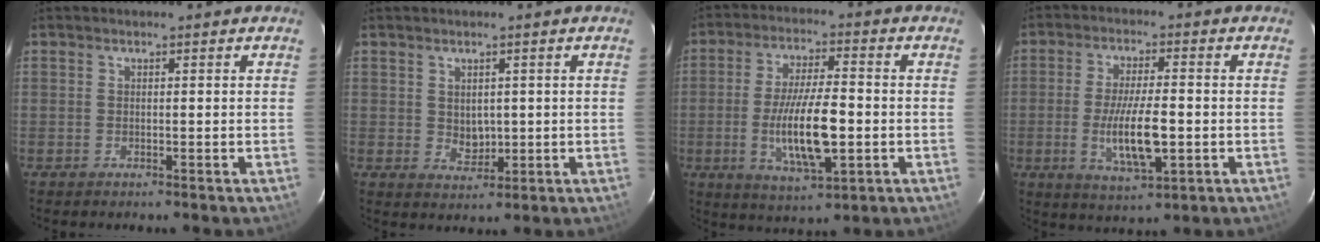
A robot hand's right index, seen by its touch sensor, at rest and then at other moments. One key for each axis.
{"total": 3.4, "fx": 0.6, "fy": 2.7, "fz": 1.9, "tx": -0.029, "ty": -0.001, "tz": 0.018}
{"total": 13.4, "fx": -2.6, "fy": 4.0, "fz": 12.5, "tx": -0.242, "ty": -0.013, "tz": -0.041}
{"total": 10.7, "fx": -2.1, "fy": 3.1, "fz": 10.0, "tx": -0.191, "ty": -0.014, "tz": -0.034}